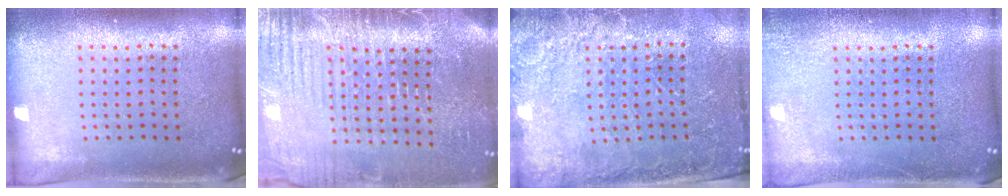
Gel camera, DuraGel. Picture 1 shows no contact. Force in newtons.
{"total": 4.5, "press": 4.1, "slide": 1.7}
{"total": 2.5, "press": 2.5, "slide": 0.5}
{"total": 1.7, "press": 1.7, "slide": 0.3}